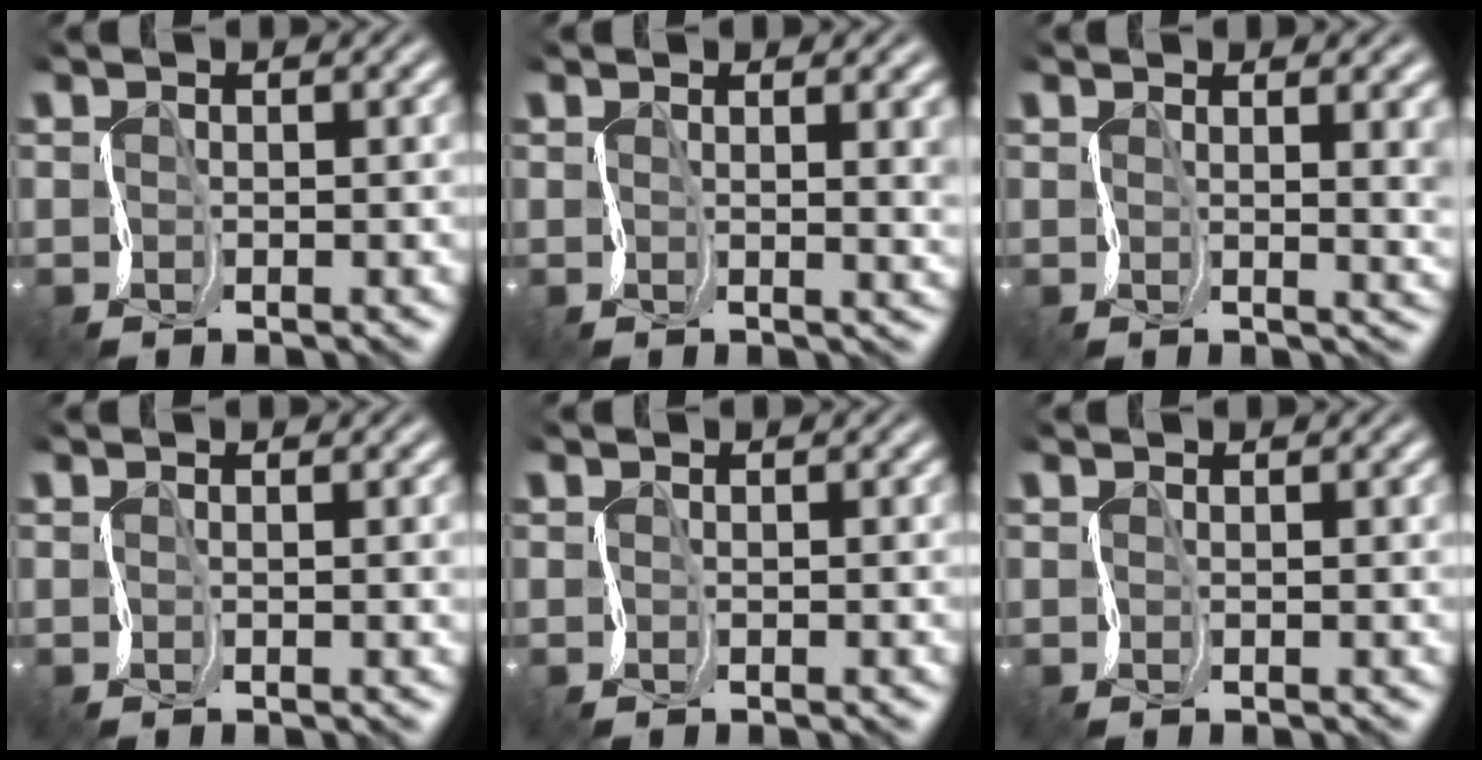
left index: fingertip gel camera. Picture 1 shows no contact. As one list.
[{"total": 4.1, "force": [1.3, 1.5, 3.5], "torque": [-0.023, 0.011, 0.016]}, {"total": 5.4, "force": [1.6, 2.3, 4.6], "torque": [-0.040, 0.014, 0.019]}, {"total": 1.5, "force": [0.6, 0.5, 1.2], "torque": [-0.015, 0.010, 0.004]}, {"total": 0.0}, {"total": 0.7, "force": [0.6, 0.1, 0.3], "torque": [-0.003, 0.005, 0.005]}]